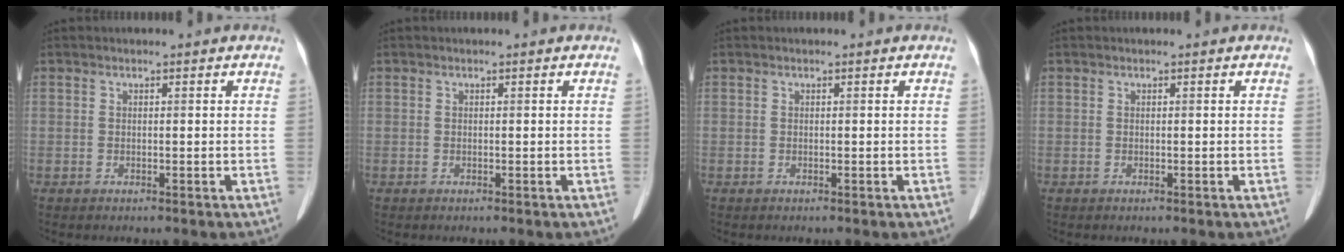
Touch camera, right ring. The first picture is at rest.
{"total": 0.0}
{"total": 0.0}
{"total": 0.0}